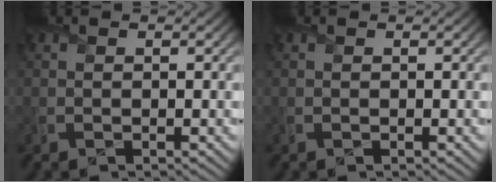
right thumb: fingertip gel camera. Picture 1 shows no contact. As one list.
[{"total": 0.0}]